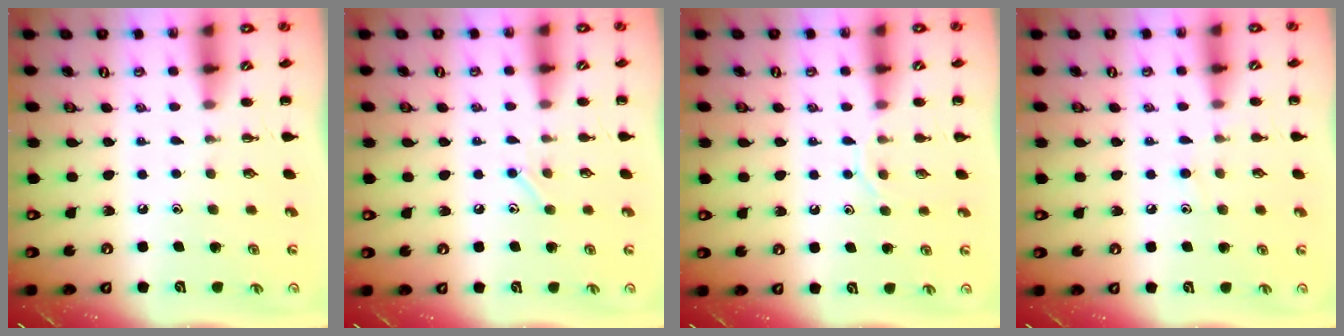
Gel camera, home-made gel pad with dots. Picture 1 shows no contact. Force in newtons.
{"total": 5.8, "press": 5.8, "slide": 0.9}
{"total": 7.6, "press": 7.5, "slide": 1.2}
{"total": 6.0, "press": 5.6, "slide": 2.3}